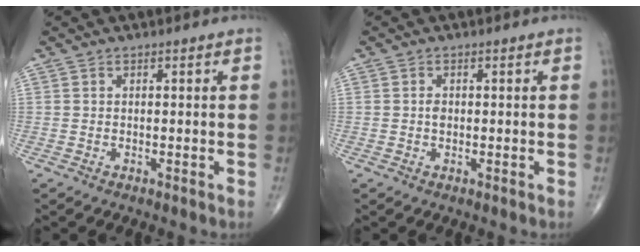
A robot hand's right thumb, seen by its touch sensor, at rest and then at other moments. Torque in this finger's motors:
{"motor_torque": [0.67, 0.51, 0.34, -0.28, -0.05]}